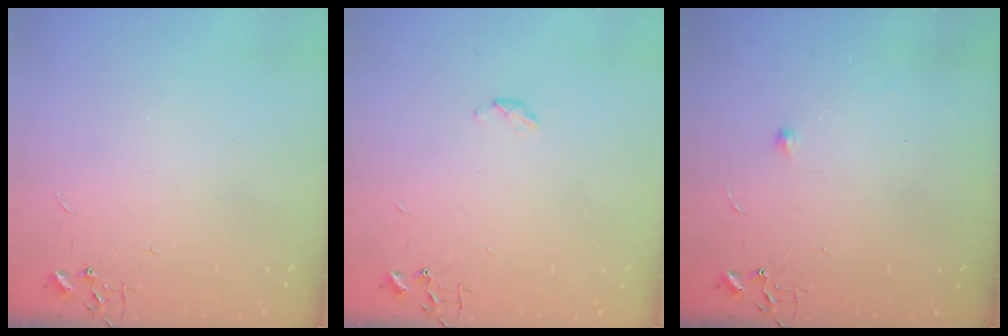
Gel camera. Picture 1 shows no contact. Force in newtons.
{"total": 2.9, "press": 2.9, "slide": 0.5}
{"total": 5.4, "press": 5.3, "slide": 1.0}